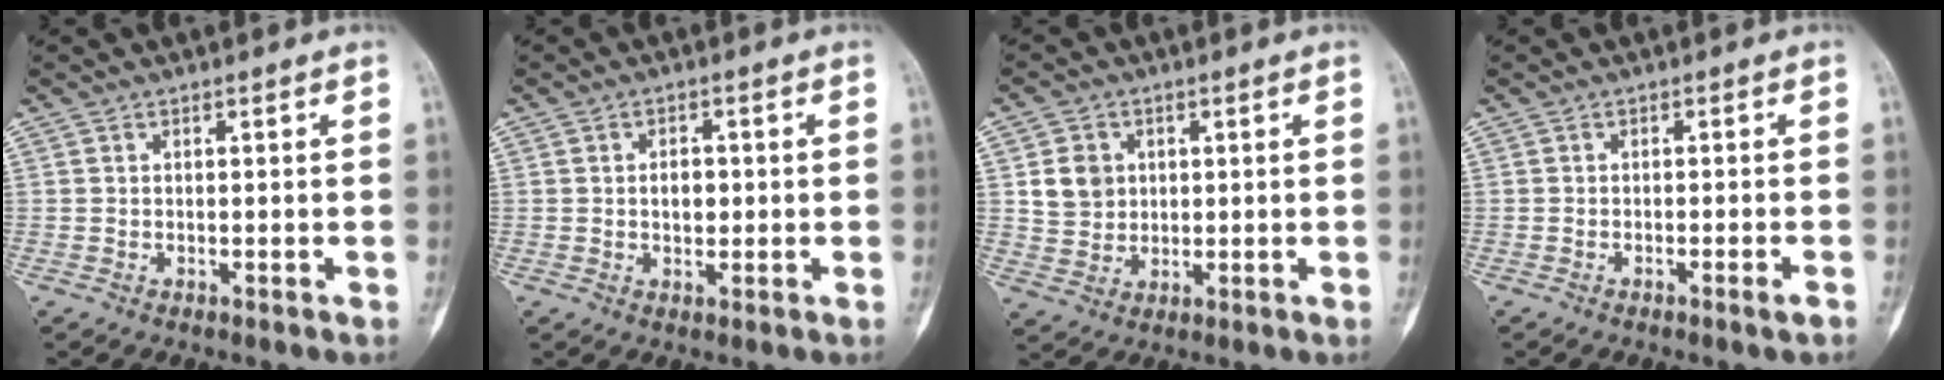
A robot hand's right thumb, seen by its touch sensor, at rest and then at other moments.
{"total": 3.4, "force": [0.1, 2.3, 2.5], "torque": [-0.028, 0.002, 0.002]}
{"total": 6.2, "force": [1.5, 5.4, 2.7], "torque": [-0.024, -0.007, 0.033]}
{"total": 1.8, "force": [-1.1, 0.0, 1.4], "torque": [-0.027, 0.000, -0.017]}